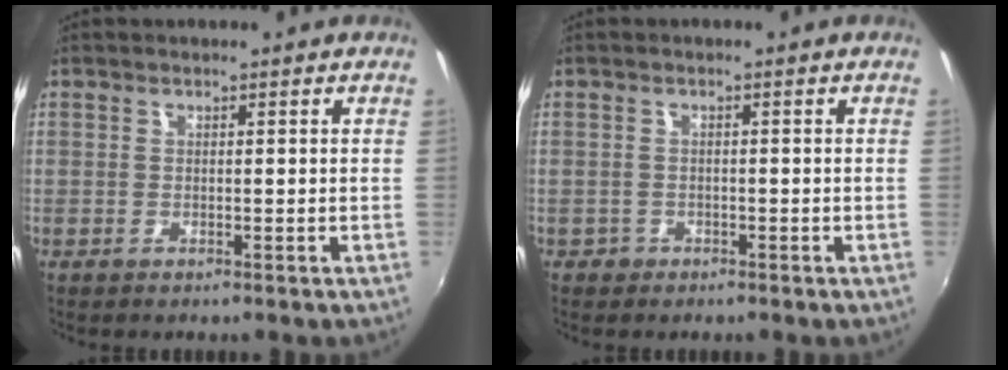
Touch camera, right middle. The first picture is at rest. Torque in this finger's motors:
{"motor_torque": [-0.09, -0.13, 0.04, -0.01]}